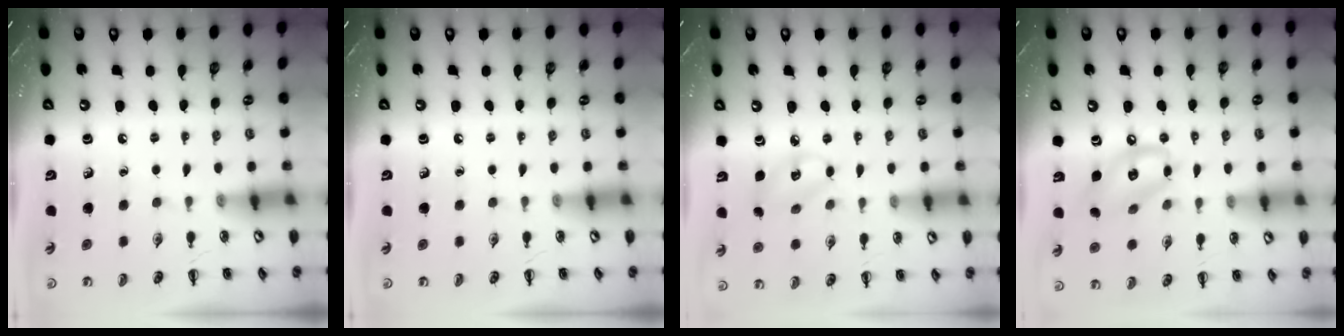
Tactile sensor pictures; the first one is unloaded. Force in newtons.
{"total": 0.0}
{"total": 5.5, "press": 5.5, "slide": 0.9}
{"total": 11.2, "press": 11.0, "slide": 2.3}